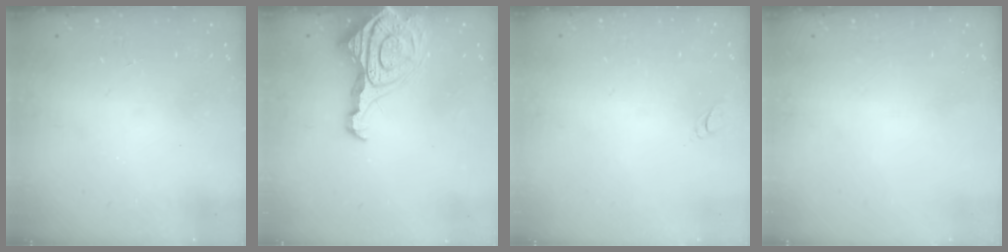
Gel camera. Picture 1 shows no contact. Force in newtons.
{"total": 14.1, "press": 14.0, "slide": 1.4}
{"total": 3.0, "press": 3.0, "slide": 0.2}
{"total": 0.0}